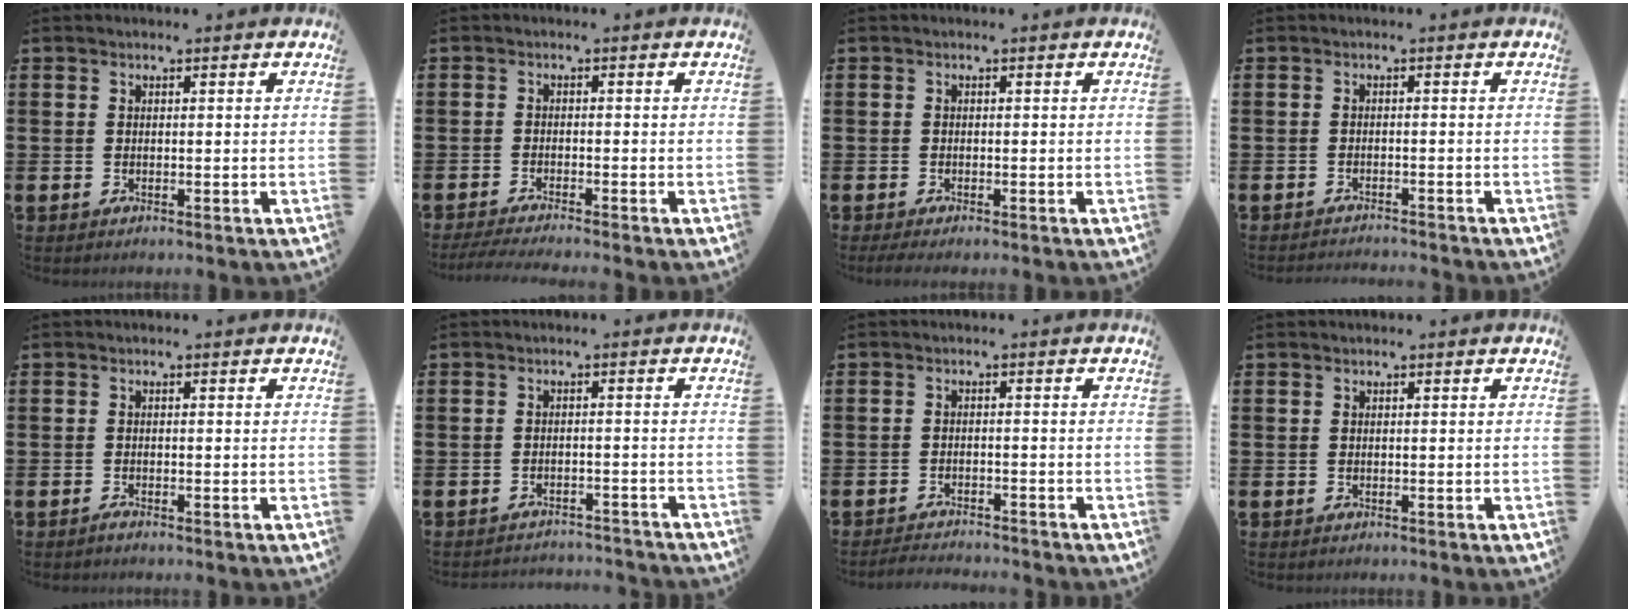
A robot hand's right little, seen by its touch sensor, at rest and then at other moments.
{"total": 1.9, "force": [-1.5, -0.1, 1.0], "torque": [-0.015, 0.000, -0.029]}
{"total": 0.5, "force": [-0.4, 0.0, 0.4], "torque": [-0.006, -0.003, -0.007]}
{"total": 1.1, "force": [-1.1, -0.1, 0.0], "torque": [-0.001, 0.002, -0.023]}
{"total": 0.5, "force": [-0.5, 0.0, 0.2], "torque": [-0.002, -0.005, -0.009]}
{"total": 1.8, "force": [-1.8, -0.1, -0.2], "torque": [-0.001, 0.002, -0.039]}
{"total": 1.9, "force": [-1.9, 0.0, 0.0], "torque": [-0.003, 0.001, -0.039]}
{"total": 0.0}